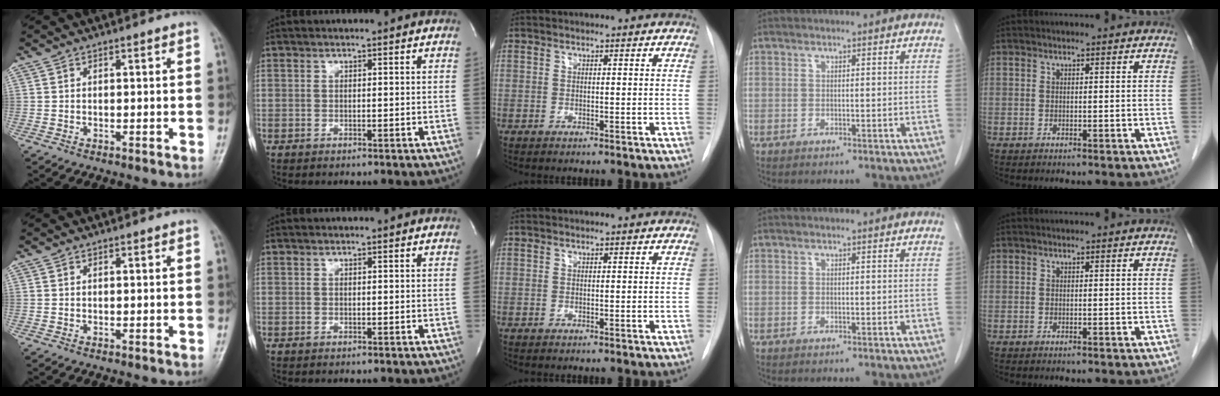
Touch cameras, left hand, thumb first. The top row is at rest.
{}